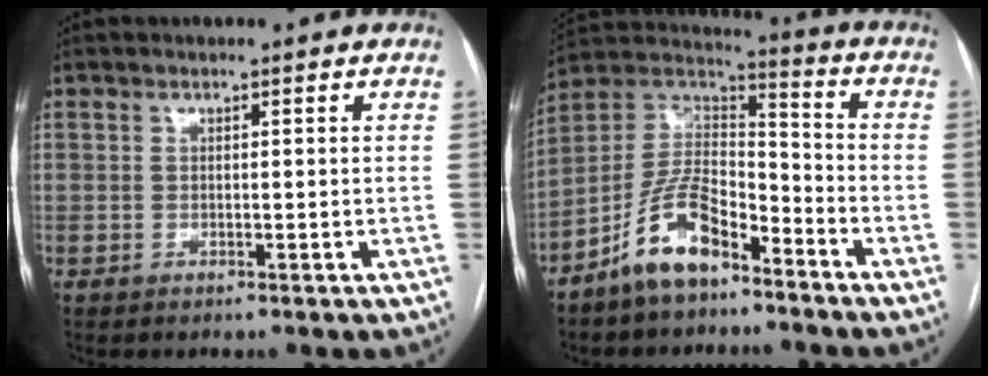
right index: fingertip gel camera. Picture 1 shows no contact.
{"total": 12.2, "force": [-8.1, 4.8, 7.8], "torque": [-0.161, 0.021, -0.154]}